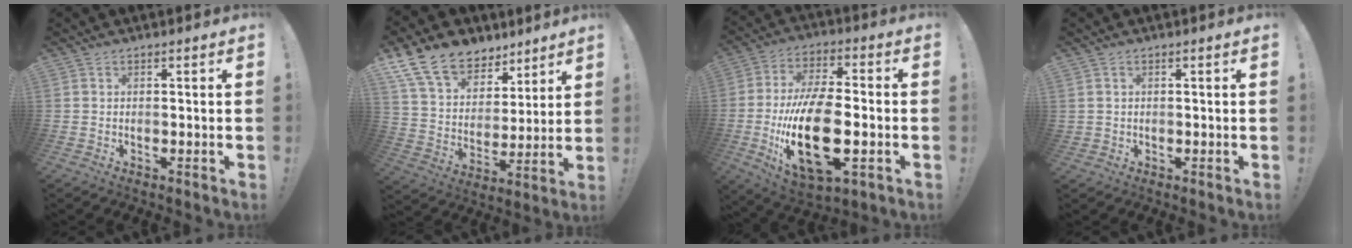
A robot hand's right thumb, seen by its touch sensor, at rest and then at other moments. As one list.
[{"total": 15.8, "force": [11.2, 9.5, 5.7], "torque": [-0.112, -0.073, 0.216]}, {"total": 23.0, "force": [-4.7, 11.0, 19.7], "torque": [-0.381, 0.008, -0.071]}, {"total": 1.3, "force": [0.5, 1.1, 0.3], "torque": [0.000, -0.003, 0.009]}]